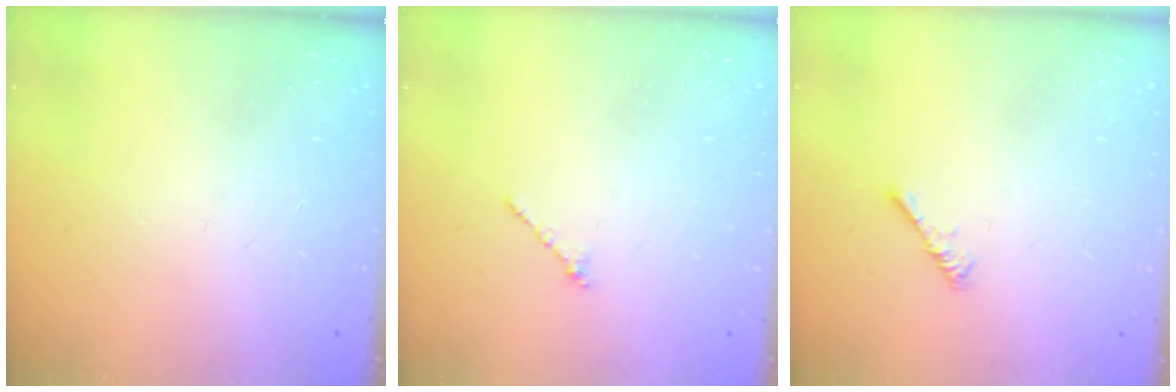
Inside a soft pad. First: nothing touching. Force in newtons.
{"total": 1.2, "press": 1.1, "slide": 0.5}
{"total": 0.9, "press": 0.9, "slide": 0.3}